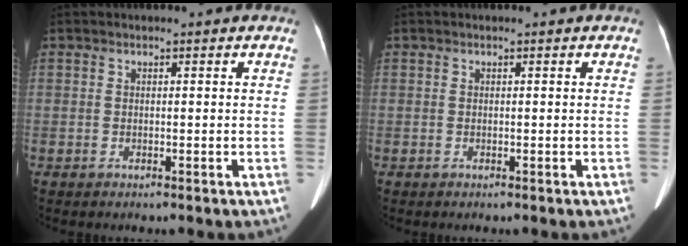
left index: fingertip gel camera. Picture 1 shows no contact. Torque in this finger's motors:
{"motor_torque": [0.06, 0.06, 0.03, 0.01]}